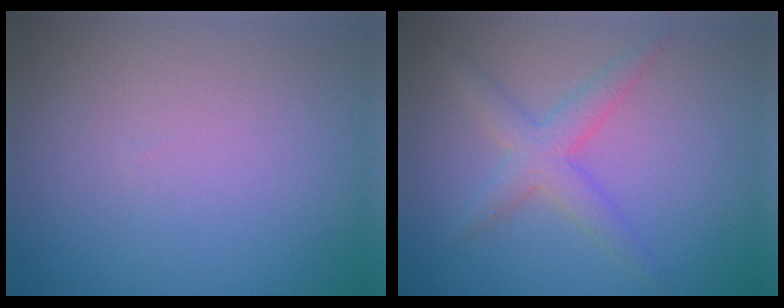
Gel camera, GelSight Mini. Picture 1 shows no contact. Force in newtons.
{"total": 2.4, "press": 2.4, "slide": 0.1}